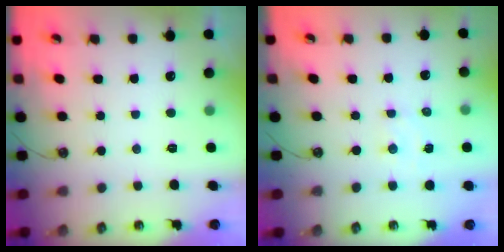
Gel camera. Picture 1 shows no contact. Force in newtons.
{"total": 4.2, "press": 4.1, "slide": 0.5}